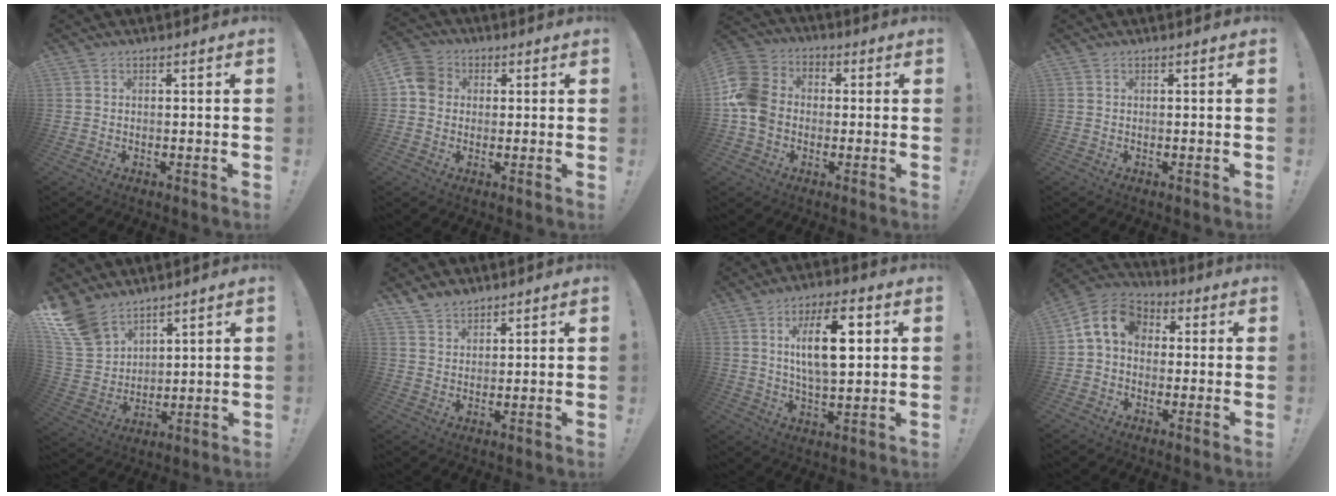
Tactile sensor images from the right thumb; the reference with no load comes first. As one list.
[{"total": 6.9, "force": [0.6, 6.0, 3.3], "torque": [-0.058, 0.017, 0.013]}, {"total": 12.8, "force": [-1.7, 10.5, 7.0], "torque": [-0.141, 0.026, -0.031]}, {"total": 0.0}, {"total": 12.6, "force": [9.7, 6.8, 4.3], "torque": [-0.099, -0.065, 0.192]}, {"total": 5.1, "force": [4.4, 2.3, 0.8], "torque": [-0.021, -0.026, 0.086]}, {"total": 14.6, "force": [3.9, 6.0, 12.7], "torque": [-0.204, 0.003, 0.060]}, {"total": 10.1, "force": [1.6, 7.7, 6.4], "torque": [-0.124, 0.014, 0.033]}]